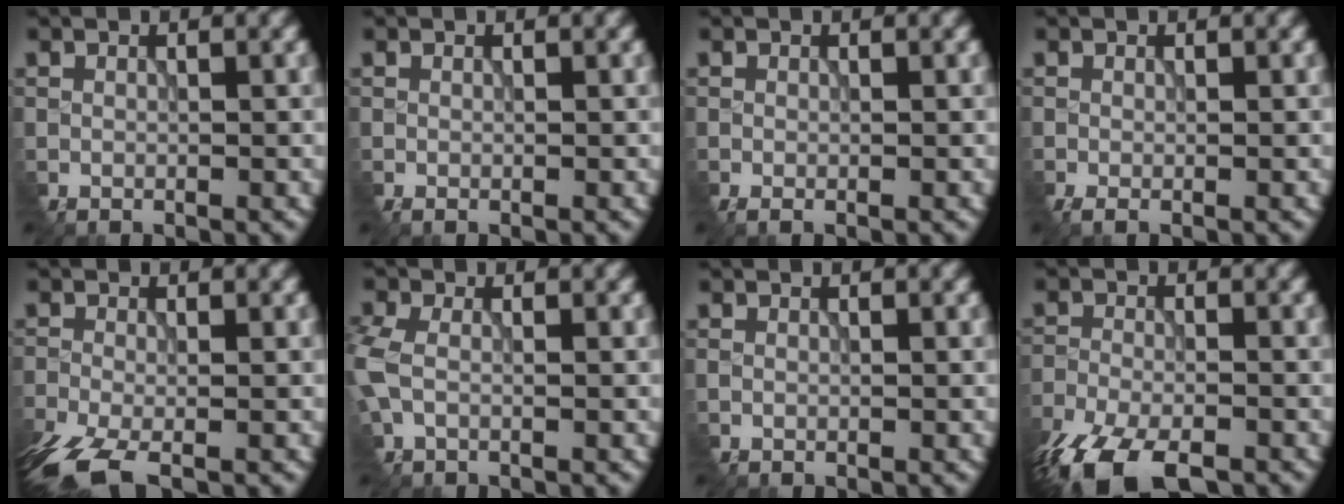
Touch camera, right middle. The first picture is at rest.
{"total": 0.0}
{"total": 0.5, "force": [-0.4, 0.1, 0.4], "torque": [-0.008, -0.004, -0.008]}
{"total": 0.9, "force": [-0.6, 0.2, 0.6], "torque": [-0.015, -0.006, -0.012]}
{"total": 6.5, "force": [-4.3, 2.5, 4.2], "torque": [-0.100, -0.022, -0.087]}
{"total": 3.9, "force": [-0.2, 2.5, 3.0], "torque": [-0.101, 0.001, -0.008]}
{"total": 0.0}
{"total": 8.9, "force": [-6.8, 3.1, 4.8], "torque": [-0.112, -0.041, -0.127]}